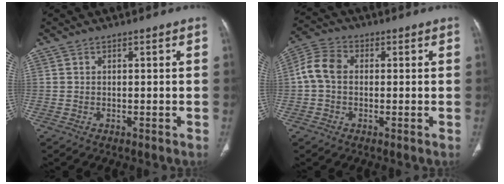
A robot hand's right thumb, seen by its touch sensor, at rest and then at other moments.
{"total": 6.4, "force": [0.0, 4.7, 4.3], "torque": [-0.086, 0.021, -0.008]}